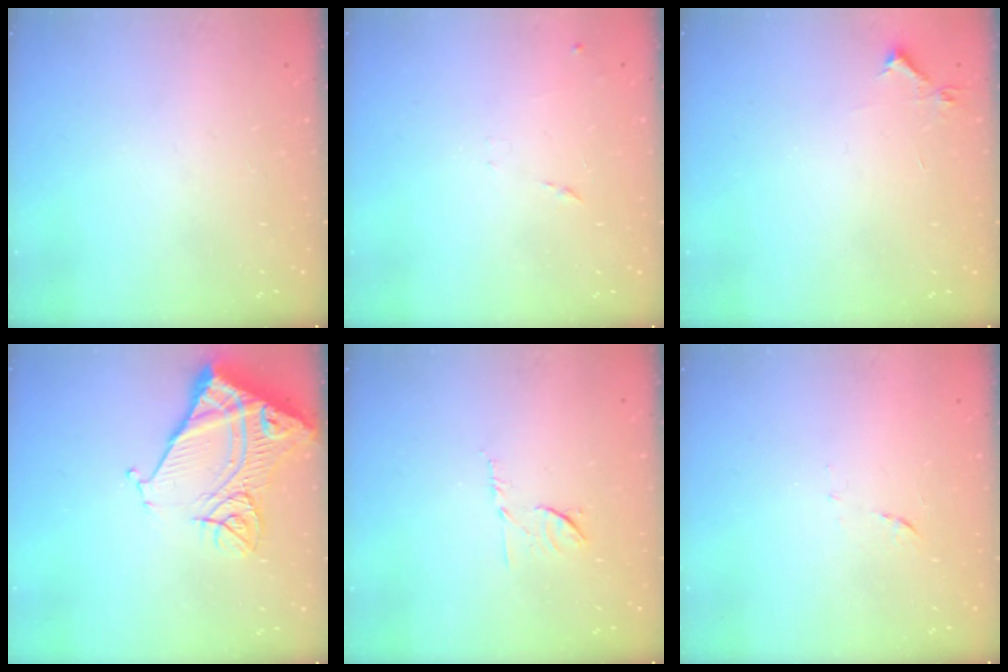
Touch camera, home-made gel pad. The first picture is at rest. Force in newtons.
{"total": 6.6, "press": 6.6, "slide": 0.4}
{"total": 3.9, "press": 3.8, "slide": 0.6}
{"total": 15.4, "press": 15.3, "slide": 1.8}
{"total": 6.6, "press": 6.5, "slide": 0.9}
{"total": 5.5, "press": 5.4, "slide": 0.4}